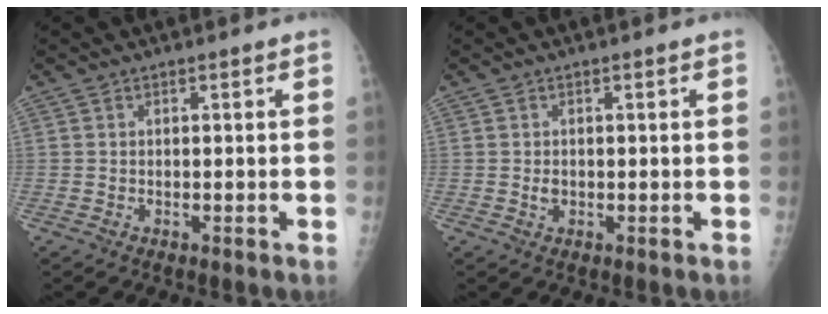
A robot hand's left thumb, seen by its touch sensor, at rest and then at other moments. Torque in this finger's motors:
{"motor_torque": [-0.06, 0.16, 0.08, 0.15, 0.00]}